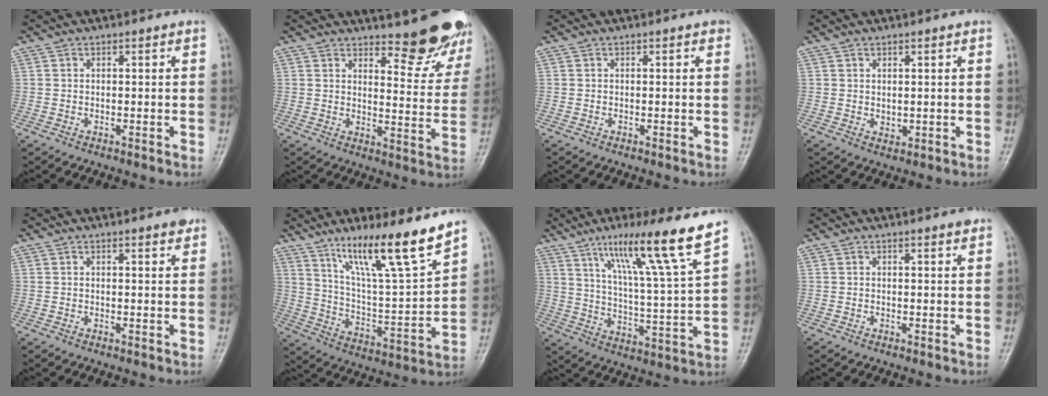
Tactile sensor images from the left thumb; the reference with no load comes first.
{"total": 13.4, "force": [11.0, 3.9, 6.5], "torque": [-0.043, -0.094, 0.131]}
{"total": 0.6, "force": [0.3, 0.2, 0.4], "torque": [-0.007, 0.000, 0.000]}
{"total": 1.6, "force": [0.7, 0.9, 1.2], "torque": [-0.018, -0.008, 0.016]}
{"total": 1.7, "force": [1.3, 0.3, 1.1], "torque": [-0.014, -0.007, 0.017]}
{"total": 17.1, "force": [12.1, 1.5, 12.0], "torque": [-0.185, -0.072, 0.216]}
{"total": 16.3, "force": [10.8, -0.5, 12.3], "torque": [-0.193, -0.056, 0.174]}
{"total": 1.2, "force": [1.0, 0.1, 0.8], "torque": [-0.009, -0.005, 0.013]}